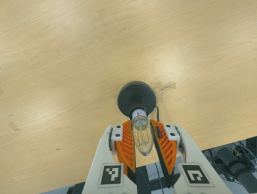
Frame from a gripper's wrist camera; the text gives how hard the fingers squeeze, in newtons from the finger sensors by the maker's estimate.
{"total": 12.4, "left": 12.0, "right": 12.7}